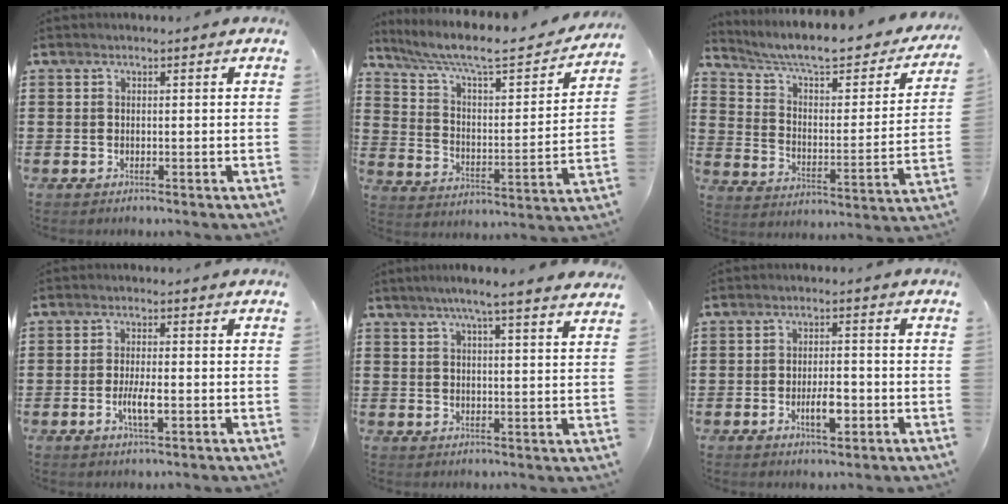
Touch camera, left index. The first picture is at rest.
{"total": 8.4, "force": [7.0, 0.9, 4.5], "torque": [-0.116, -0.041, 0.115]}
{"total": 7.7, "force": [6.5, 1.0, 4.0], "torque": [-0.096, -0.045, 0.107]}
{"total": 3.9, "force": [-1.0, 0.9, 3.7], "torque": [-0.068, -0.002, -0.019]}
{"total": 4.9, "force": [4.0, -0.7, 2.6], "torque": [-0.063, -0.011, 0.070]}
{"total": 4.5, "force": [-1.4, 1.7, 3.9], "torque": [-0.067, 0.007, -0.024]}